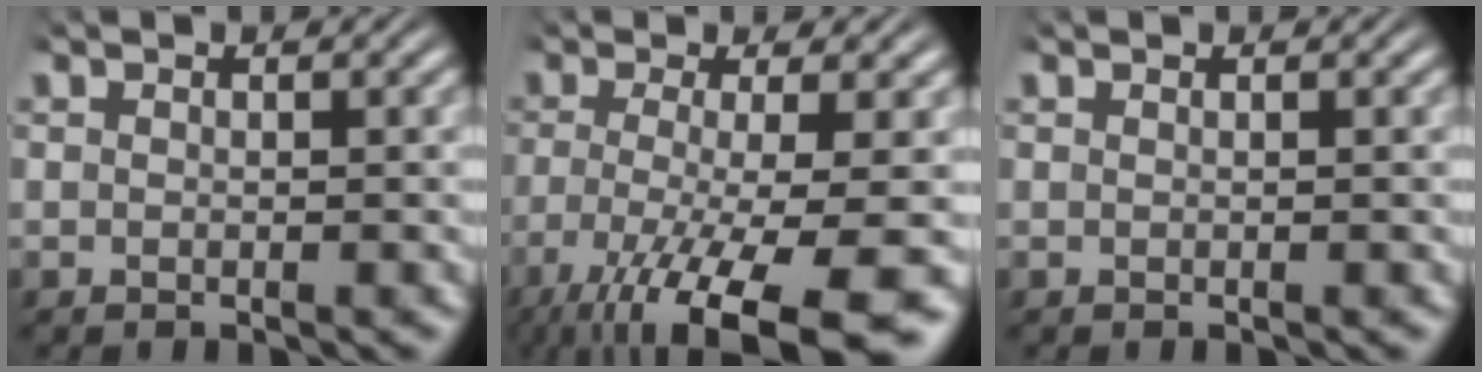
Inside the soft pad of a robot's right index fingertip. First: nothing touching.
{"total": 8.6, "force": [-4.5, 2.4, 6.9], "torque": [-0.116, -0.044, -0.043]}
{"total": 0.6, "force": [0.2, -0.4, -0.4], "torque": [0.009, 0.002, 0.004]}